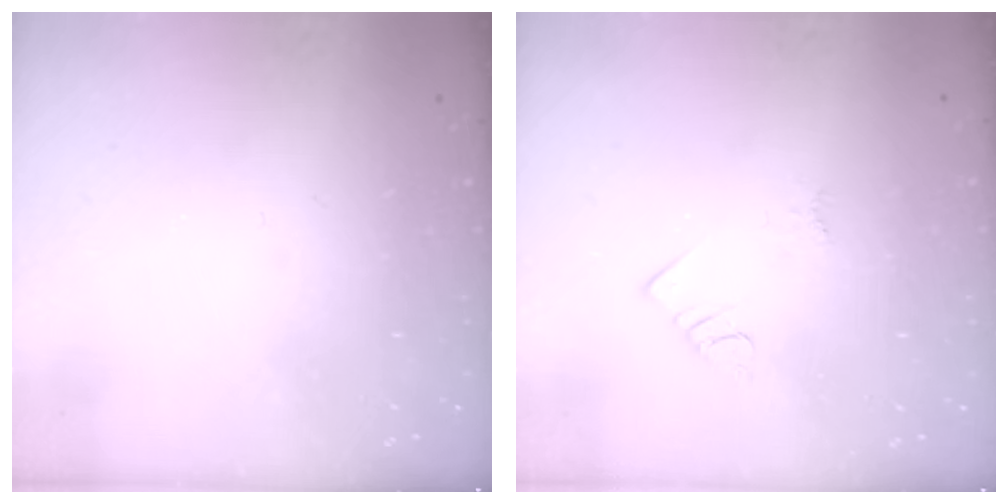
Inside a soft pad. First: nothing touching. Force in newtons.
{"total": 2.0, "press": 2.0, "slide": 0.4}